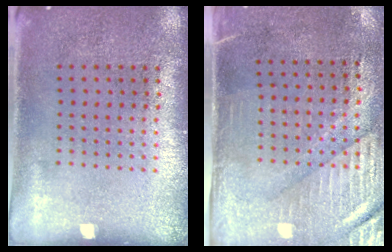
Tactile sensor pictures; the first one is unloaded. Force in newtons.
{"total": 3.0, "press": 2.6, "slide": 1.5}